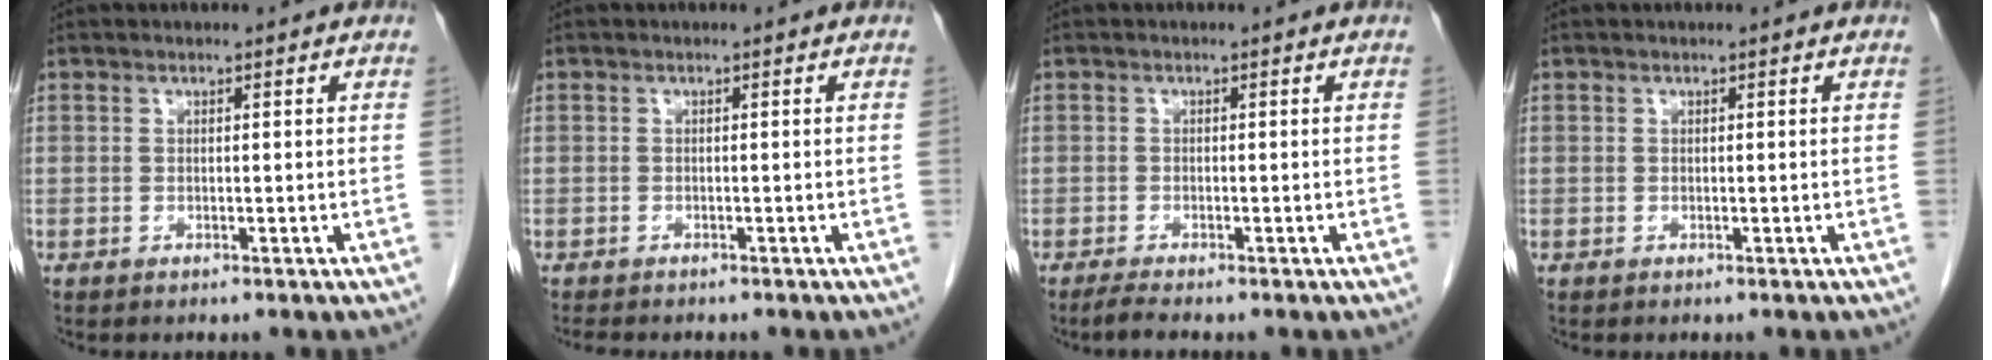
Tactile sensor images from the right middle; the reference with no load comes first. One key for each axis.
{"total": 3.1, "fx": -2.7, "fy": 0.8, "fz": 1.3, "tx": -0.026, "ty": -0.009, "tz": -0.035}
{"total": 1.7, "fx": -1.4, "fy": -0.2, "fz": 0.9, "tx": -0.028, "ty": -0.006, "tz": -0.030}
{"total": 0.0}